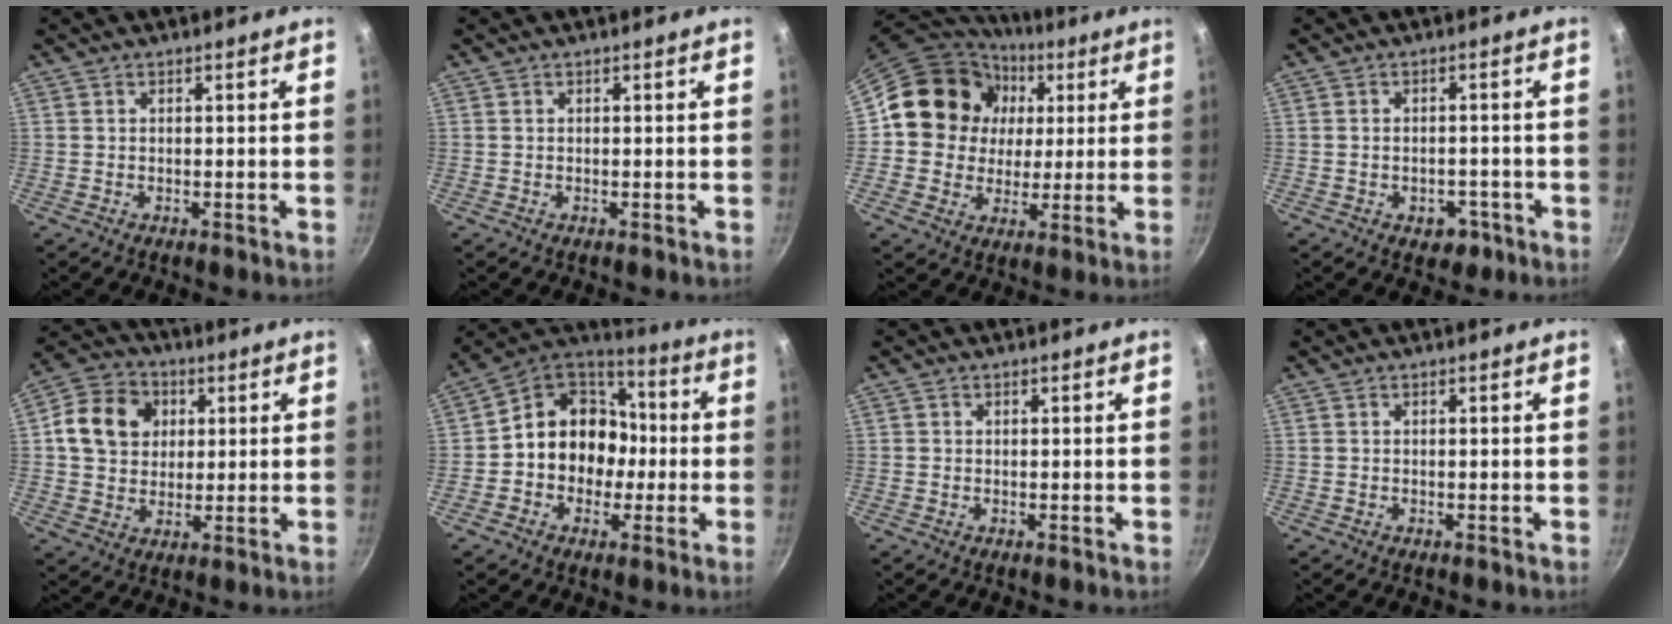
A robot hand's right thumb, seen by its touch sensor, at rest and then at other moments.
{"total": 0.0}
{"total": 16.9, "force": [4.0, 15.1, 6.5], "torque": [-0.096, 0.009, 0.061]}
{"total": 4.3, "force": [-2.0, 2.9, 2.4], "torque": [-0.018, 0.016, -0.019]}
{"total": 12.1, "force": [2.8, 10.1, 6.0], "torque": [-0.085, 0.009, 0.036]}
{"total": 15.4, "force": [-1.3, 13.0, 8.0], "torque": [-0.084, 0.050, -0.035]}
{"total": 0.0}
{"total": 0.0}